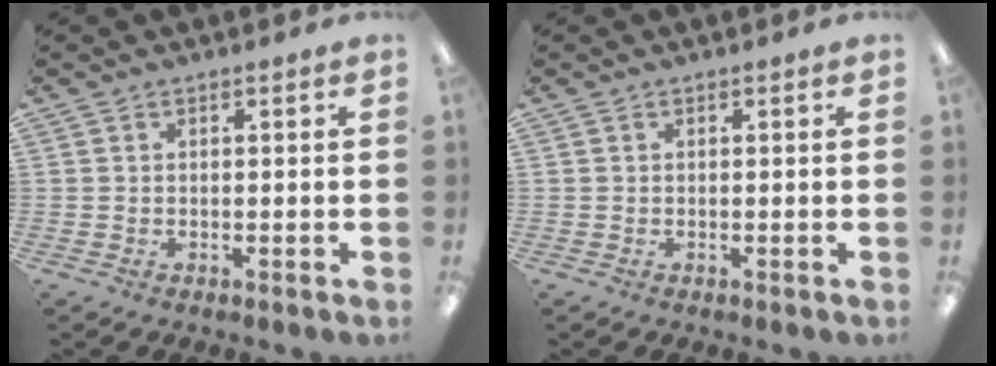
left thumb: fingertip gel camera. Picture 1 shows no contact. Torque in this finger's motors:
{"motor_torque": [0.00, 0.00, 0.02, -0.01, 0.00]}